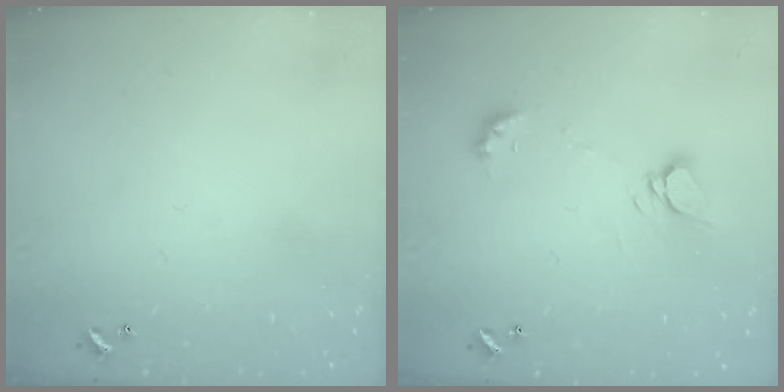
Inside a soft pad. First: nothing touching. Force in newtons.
{"total": 6.1, "press": 6.1, "slide": 0.7}